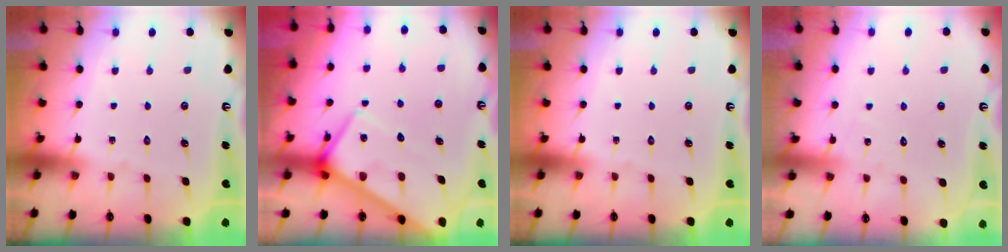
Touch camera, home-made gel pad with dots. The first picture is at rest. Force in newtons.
{"total": 10.0, "press": 10.0, "slide": 0.8}
{"total": 0.0}
{"total": 4.6, "press": 4.5, "slide": 0.3}